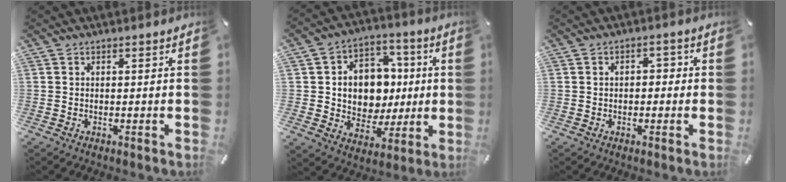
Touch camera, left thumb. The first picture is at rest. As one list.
[{"total": 11.8, "force": [0.3, 11.0, 4.1], "torque": [-0.063, 0.004, 0.020]}, {"total": 2.5, "force": [-0.4, 1.8, 1.7], "torque": [-0.026, 0.008, -0.015]}]